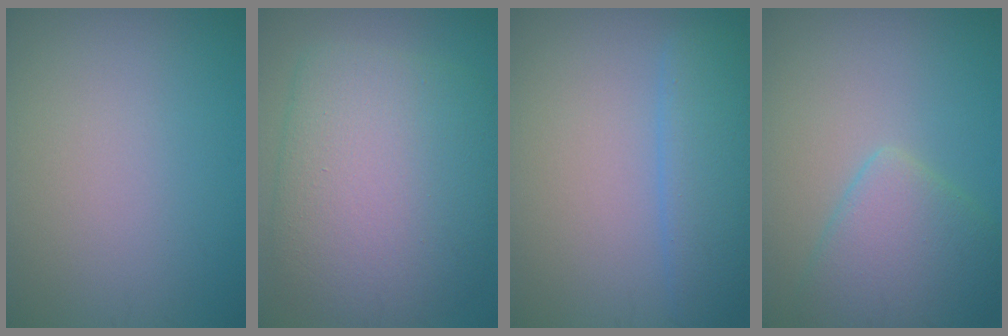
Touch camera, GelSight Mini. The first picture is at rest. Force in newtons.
{"total": 11.1, "press": 11.1, "slide": 0.4}
{"total": 4.1, "press": 4.1, "slide": 0.2}
{"total": 5.0, "press": 5.0, "slide": 0.3}